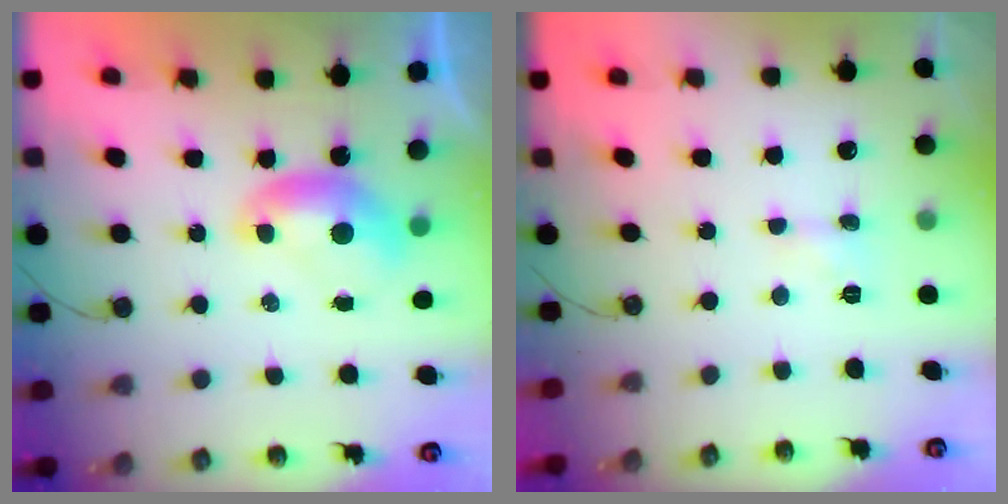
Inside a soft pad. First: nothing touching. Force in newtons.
{"total": 1.4, "press": 1.3, "slide": 0.3}